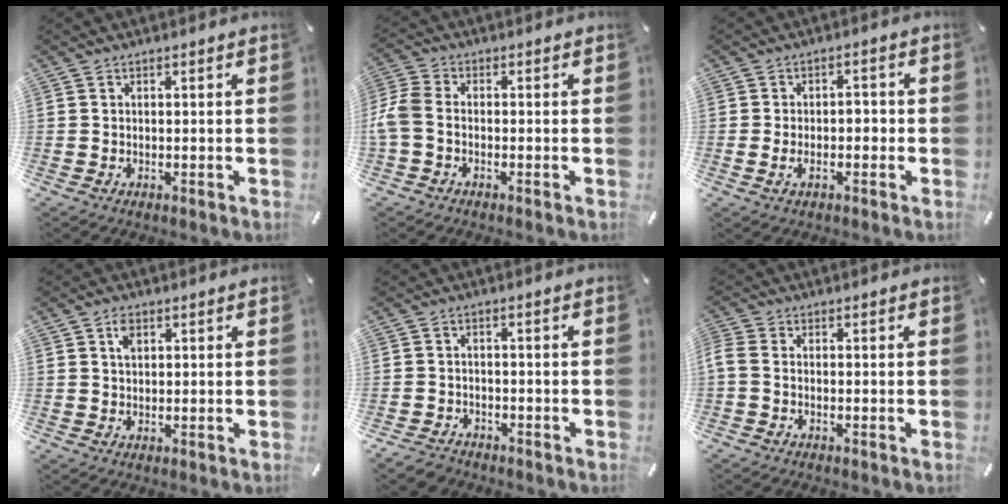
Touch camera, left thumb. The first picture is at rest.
{"total": 5.1, "force": [-1.4, 2.9, 4.0], "torque": [-0.099, 0.001, -0.030]}
{"total": 4.1, "force": [-1.1, 2.3, 3.2], "torque": [-0.047, 0.009, -0.023]}
{"total": 2.7, "force": [1.1, 1.7, 1.7], "torque": [-0.031, 0.002, 0.018]}
{"total": 2.9, "force": [-2.4, 1.6, 0.5], "torque": [-0.014, 0.015, -0.050]}
{"total": 1.9, "force": [-0.7, 0.8, 1.6], "torque": [-0.034, 0.001, -0.013]}